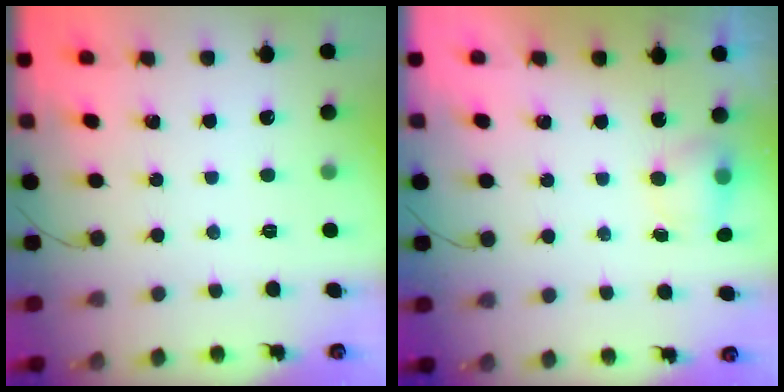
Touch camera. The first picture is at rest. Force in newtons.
{"total": 4.7, "press": 4.6, "slide": 1.0}